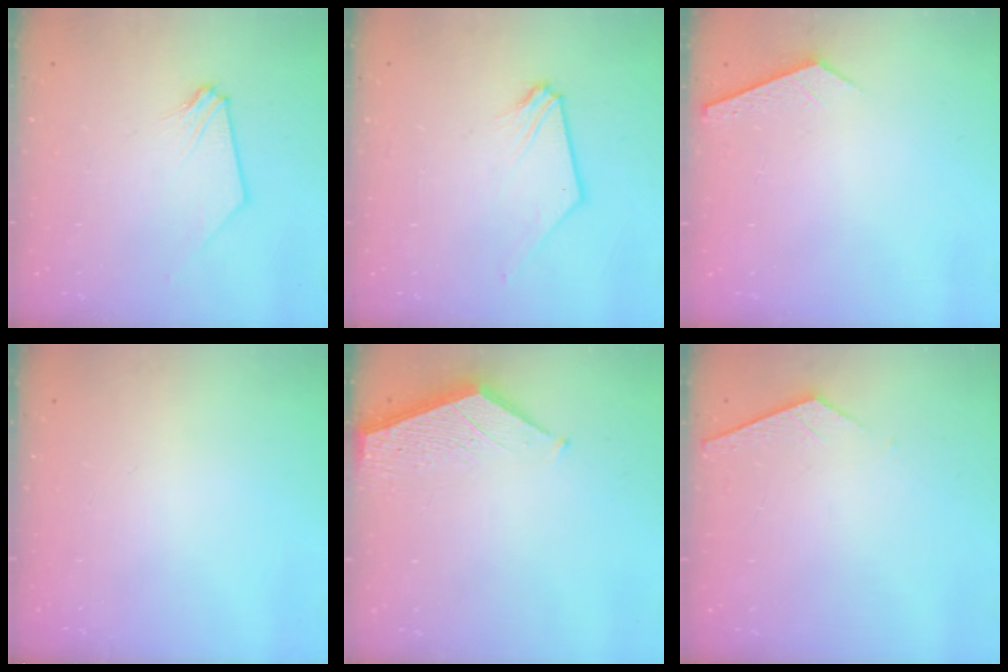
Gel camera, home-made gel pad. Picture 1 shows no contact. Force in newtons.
{"total": 2.1, "press": 2.1, "slide": 0.6}
{"total": 2.8, "press": 2.8, "slide": 0.3}
{"total": 0.0}
{"total": 3.5, "press": 3.5, "slide": 0.4}
{"total": 5.3, "press": 5.3, "slide": 0.5}